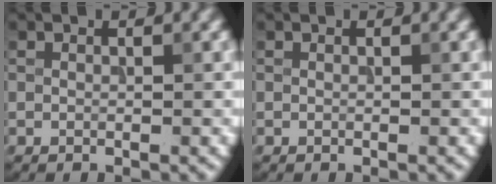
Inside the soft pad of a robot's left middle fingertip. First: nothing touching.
{"total": 0.0}